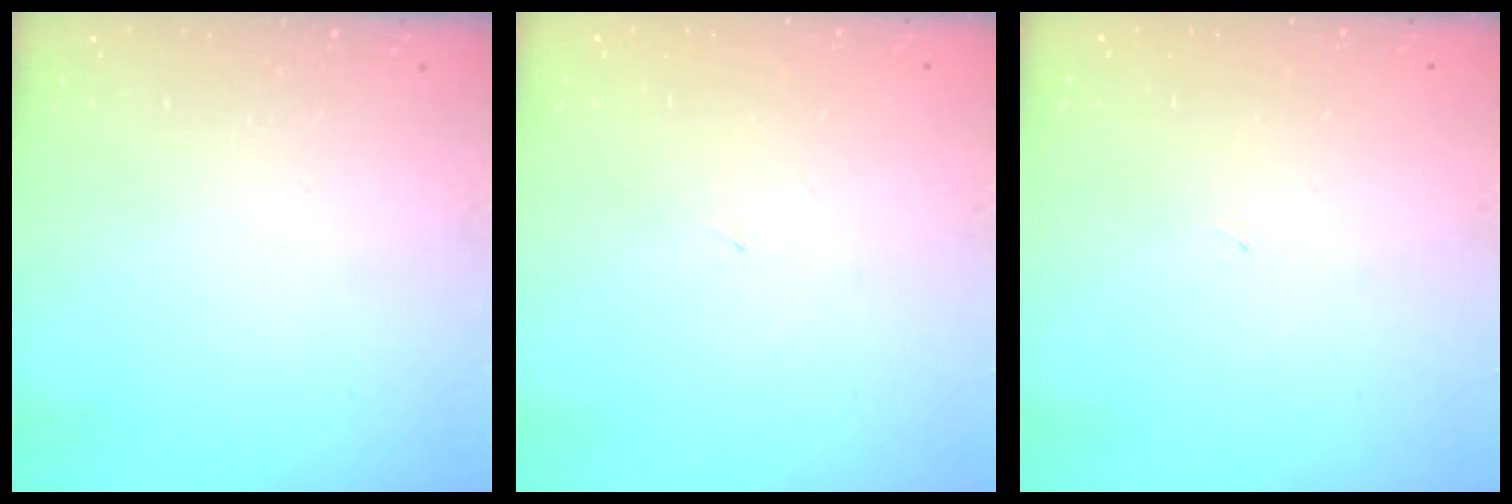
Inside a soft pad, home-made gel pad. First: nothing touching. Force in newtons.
{"total": 0.8, "press": 0.8, "slide": 0.1}
{"total": 0.8, "press": 0.8, "slide": 0.1}